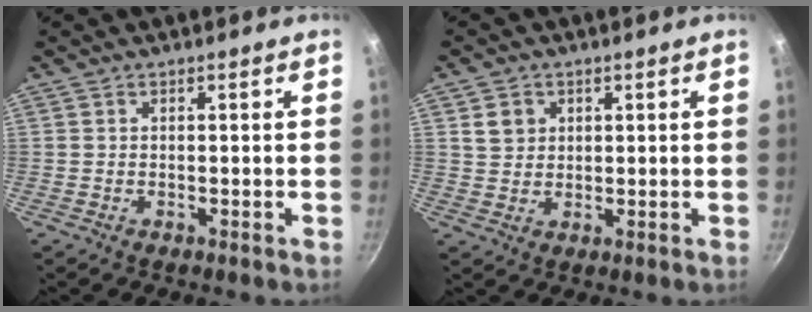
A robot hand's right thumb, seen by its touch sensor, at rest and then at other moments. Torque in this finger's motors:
{"motor_torque": [0.13, 0.69, 0.04, 0.20, 0.00]}